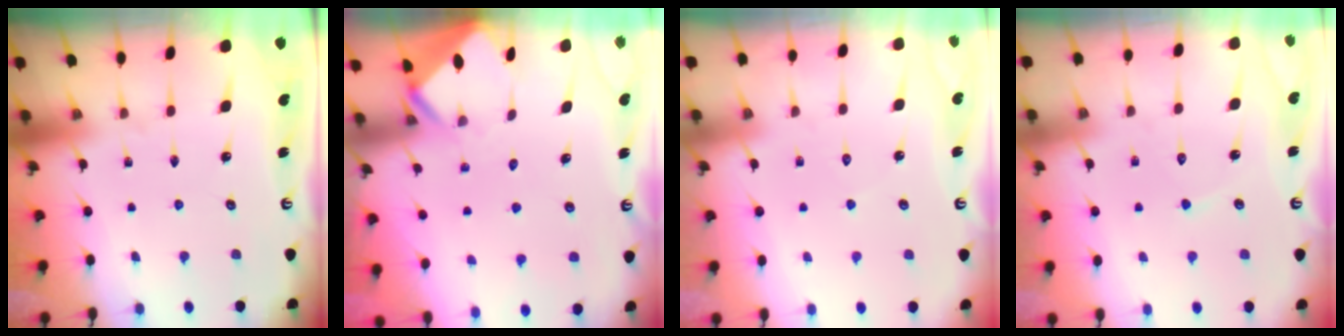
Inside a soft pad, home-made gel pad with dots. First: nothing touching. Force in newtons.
{"total": 2.8, "press": 2.8, "slide": 0.1}
{"total": 5.3, "press": 5.2, "slide": 0.6}
{"total": 4.5, "press": 4.4, "slide": 0.5}